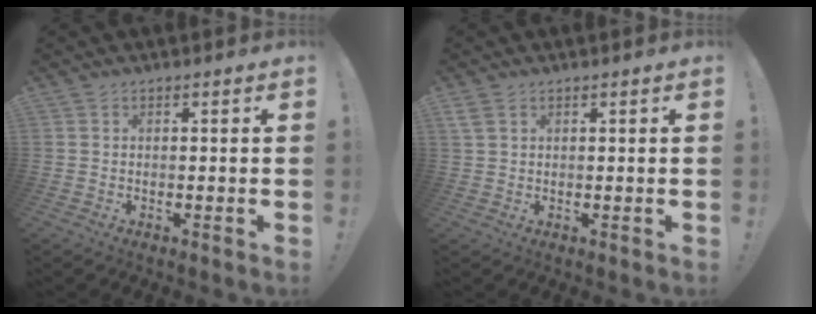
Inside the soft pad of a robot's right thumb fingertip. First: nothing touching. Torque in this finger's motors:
{"motor_torque": [-0.09, 0.09, 0.02, -0.01, 0.00]}